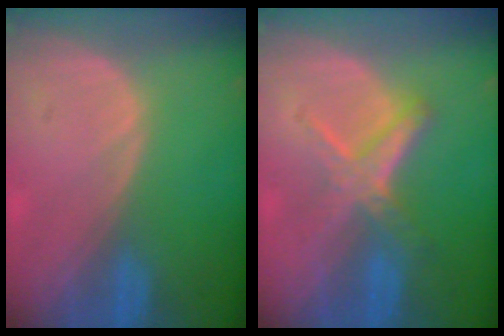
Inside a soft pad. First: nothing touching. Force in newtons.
{"total": 5.7, "press": 5.5, "slide": 1.8}